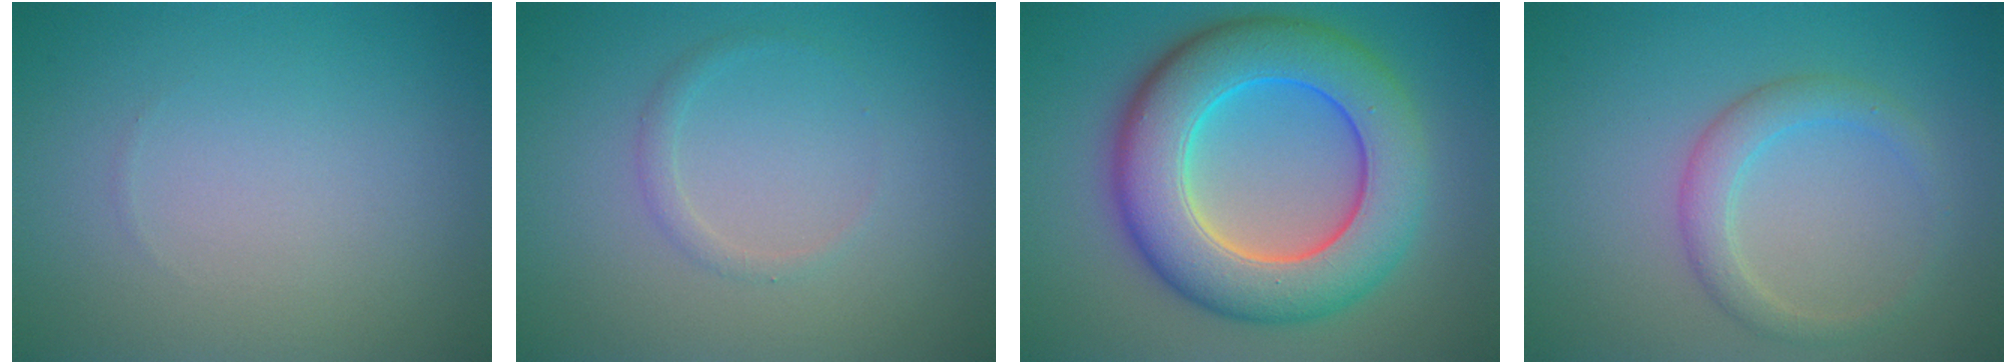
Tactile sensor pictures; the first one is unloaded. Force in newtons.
{"total": 1.0, "press": 1.0, "slide": 0.0}
{"total": 10.9, "press": 10.9, "slide": 0.1}
{"total": 2.7, "press": 2.6, "slide": 0.2}